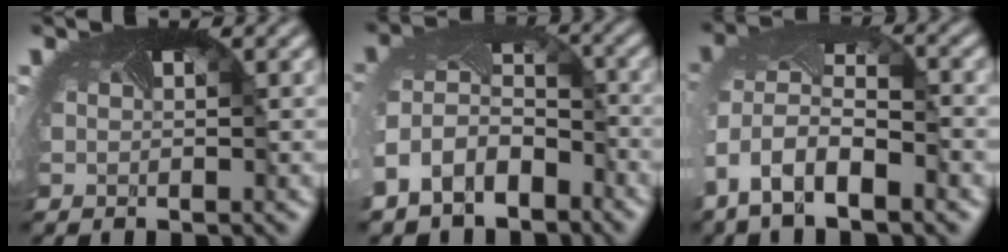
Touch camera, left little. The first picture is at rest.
{"total": 7.6, "force": [-4.2, 5.5, 3.1], "torque": [-0.099, -0.027, -0.073]}
{"total": 9.7, "force": [-4.4, 5.6, 6.7], "torque": [-0.151, -0.028, -0.050]}